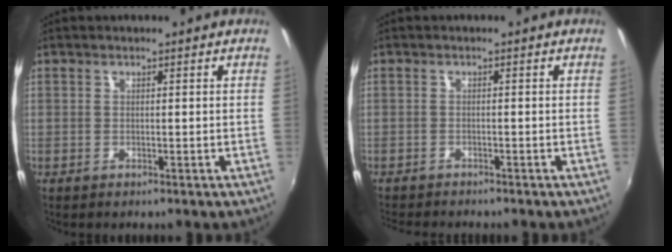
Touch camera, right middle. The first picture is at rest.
{"total": 3.9, "force": [-3.7, 0.4, 1.1], "torque": [-0.033, -0.015, -0.063]}